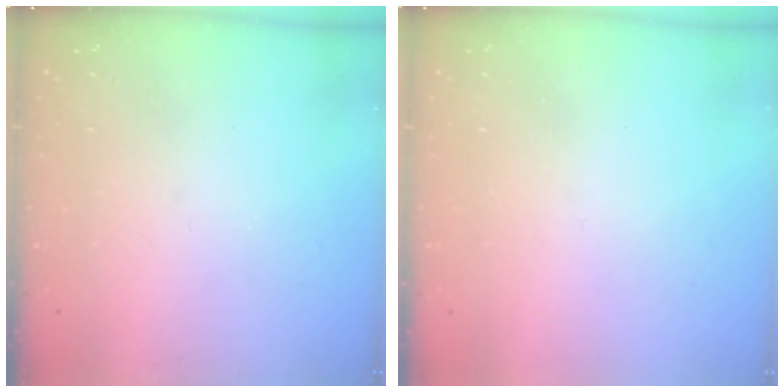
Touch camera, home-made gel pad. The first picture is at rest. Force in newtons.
{"total": 1.7, "press": 1.7, "slide": 0.2}